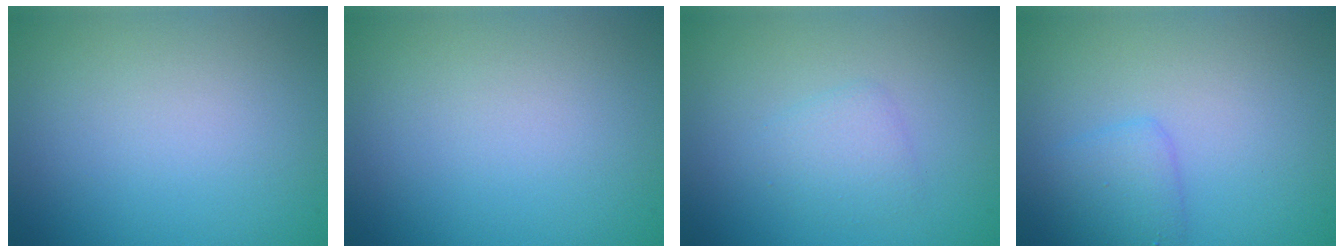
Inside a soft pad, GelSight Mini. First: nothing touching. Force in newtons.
{"total": 0.0}
{"total": 1.6, "press": 1.6, "slide": 0.0}
{"total": 2.0, "press": 2.0, "slide": 0.0}